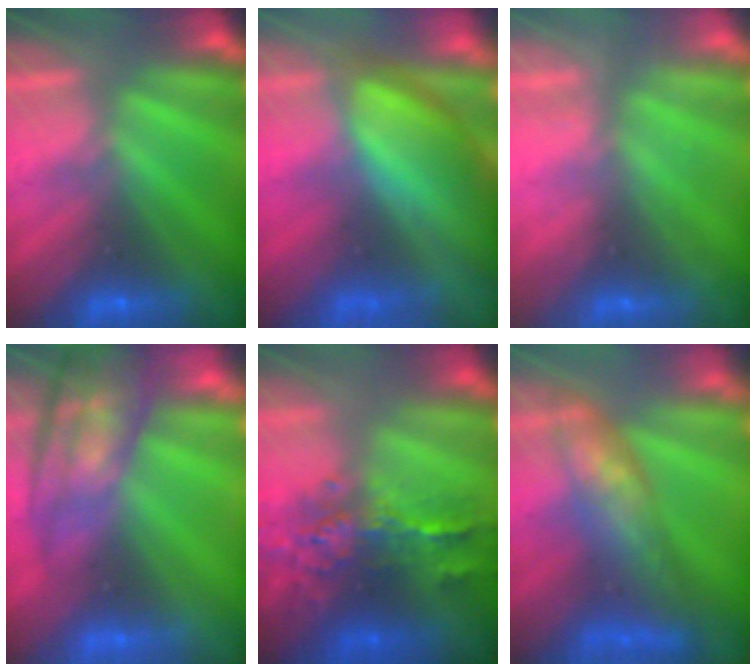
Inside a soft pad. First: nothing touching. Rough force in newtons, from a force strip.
{"total": 7.5}
{"total": 2.2}
{"total": 7.4}
{"total": 9.1}
{"total": 7.8}